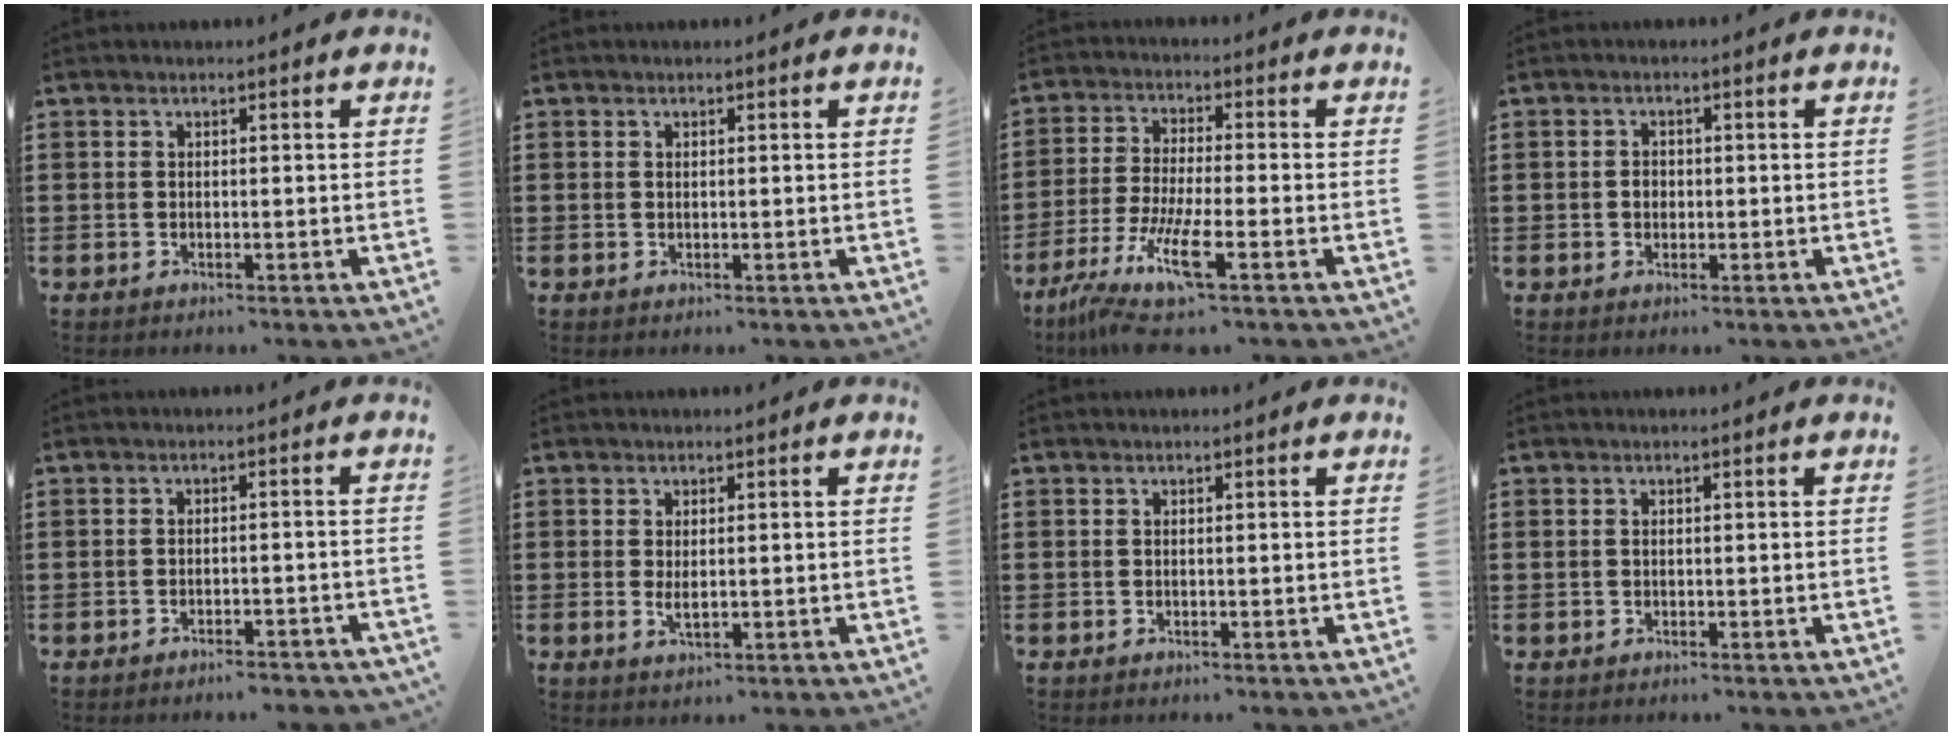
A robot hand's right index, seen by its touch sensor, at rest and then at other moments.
{"total": 0.0}
{"total": 9.7, "force": [-5.7, 1.8, 7.7], "torque": [-0.174, -0.014, -0.112]}
{"total": 1.6, "force": [-0.2, 1.3, 1.0], "torque": [-0.020, 0.006, -0.007]}
{"total": 2.3, "force": [-2.3, 0.1, 0.4], "torque": [-0.011, -0.002, -0.047]}
{"total": 2.0, "force": [0.2, 0.7, 1.9], "torque": [-0.037, 0.000, 0.003]}
{"total": 0.0}
{"total": 0.5, "force": [0.1, 0.5, 0.2], "torque": [-0.007, 0.003, 0.003]}